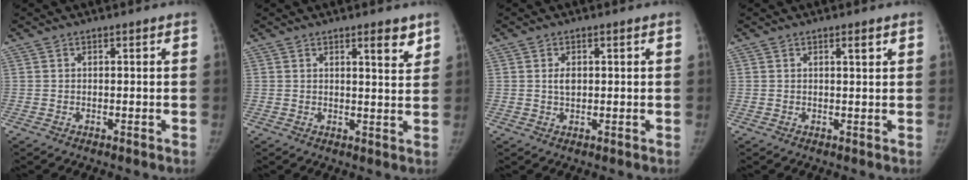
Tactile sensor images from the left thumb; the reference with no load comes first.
{"total": 4.3, "force": [2.9, 1.0, 3.1], "torque": [-0.034, -0.021, 0.039]}
{"total": 2.1, "force": [0.4, 1.3, 1.6], "torque": [-0.023, 0.000, 0.008]}
{"total": 1.5, "force": [0.9, 0.2, 1.2], "torque": [-0.017, -0.004, 0.014]}